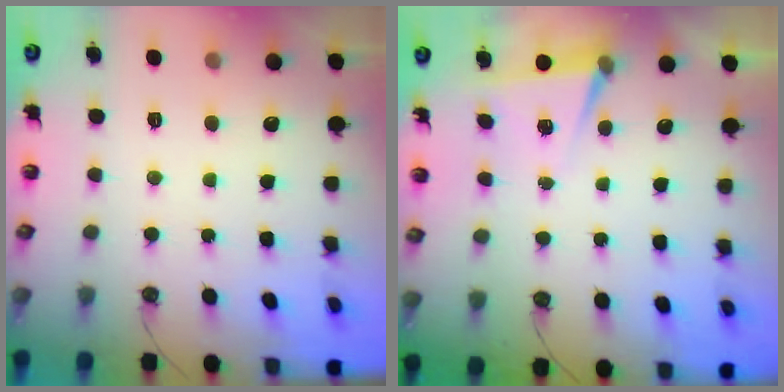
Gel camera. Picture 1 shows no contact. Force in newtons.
{"total": 5.0, "press": 2.3, "slide": 4.4}